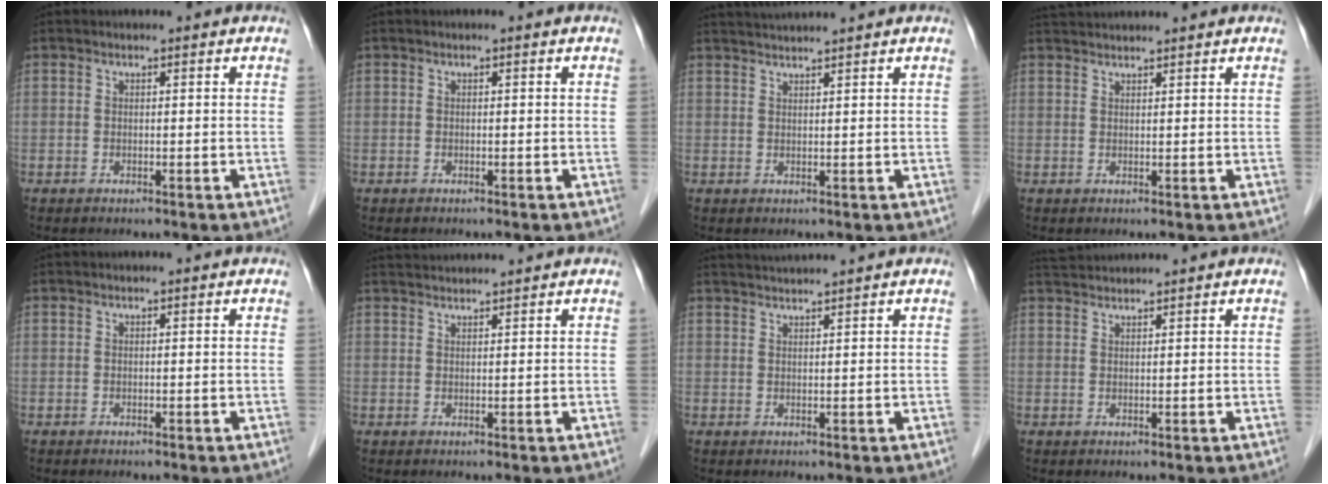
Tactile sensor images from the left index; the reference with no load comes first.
{"total": 0.0}
{"total": 4.1, "force": [3.8, -1.0, 1.0], "torque": [-0.015, 0.019, 0.065]}
{"total": 5.1, "force": [4.9, -0.3, 1.3], "torque": [-0.021, 0.035, 0.078]}
{"total": 0.0}
{"total": 4.4, "force": [4.3, -0.6, 0.8], "torque": [-0.014, 0.027, 0.071]}
{"total": 3.8, "force": [3.6, -1.2, 0.8], "torque": [-0.012, 0.014, 0.062]}
{"total": 4.5, "force": [4.4, -0.6, 0.9], "torque": [-0.016, 0.028, 0.080]}